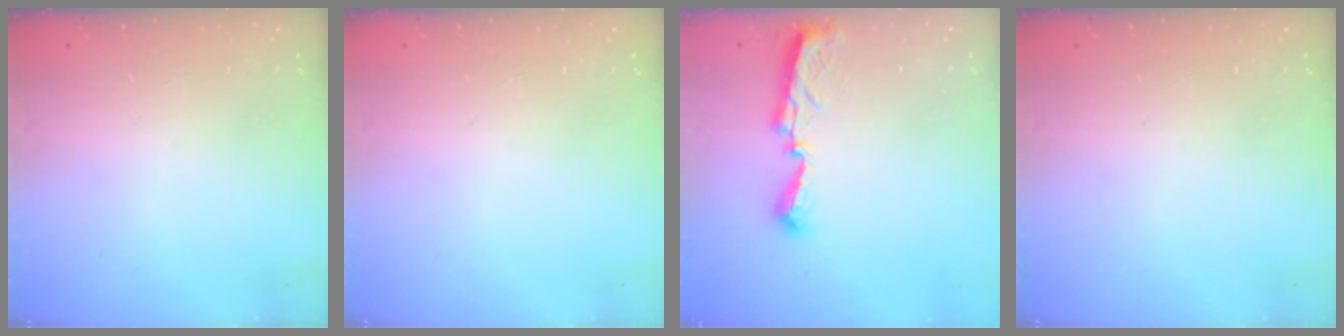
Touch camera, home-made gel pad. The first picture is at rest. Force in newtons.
{"total": 0.0}
{"total": 8.3, "press": 8.2, "slide": 0.4}
{"total": 0.0}